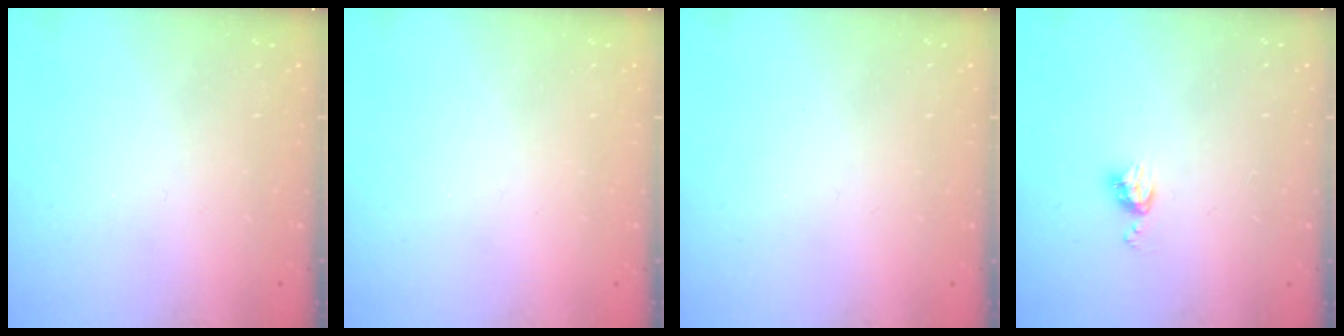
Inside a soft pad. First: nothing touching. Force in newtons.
{"total": 0.0}
{"total": 0.0}
{"total": 6.1, "press": 6.1, "slide": 0.6}